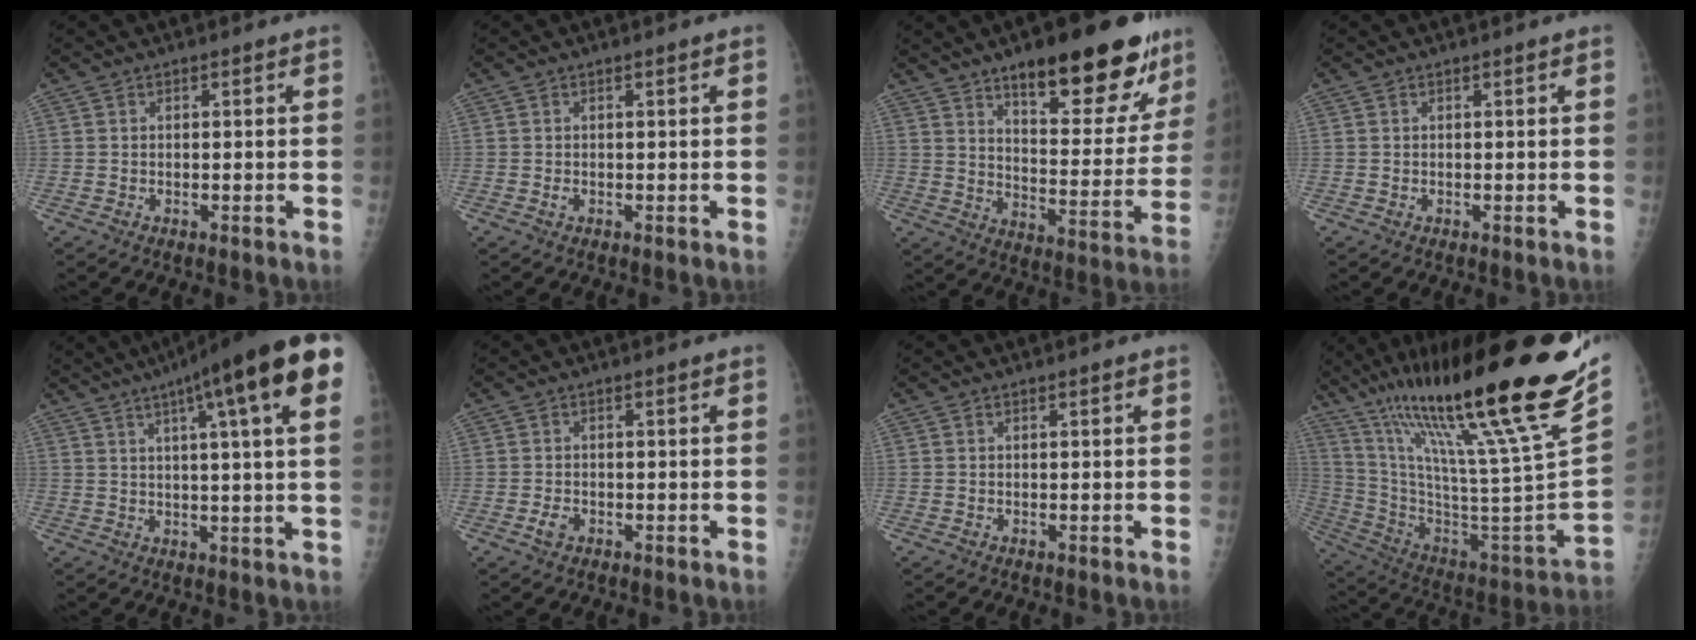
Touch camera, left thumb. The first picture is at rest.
{"total": 0.6, "force": [0.0, 0.3, 0.6], "torque": [-0.010, 0.006, 0.003]}
{"total": 23.4, "force": [14.9, 7.9, 16.2], "torque": [-0.173, -0.068, 0.216]}
{"total": 0.0}
{"total": 20.1, "force": [10.0, 2.7, 17.2], "torque": [-0.250, 0.002, 0.122]}
{"total": 1.7, "force": [-0.7, 1.1, 1.0], "torque": [-0.023, 0.005, -0.013]}
{"total": 0.0}
{"total": 38.5, "force": [25.4, 4.2, 28.7], "torque": [-0.429, -0.100, 0.415]}